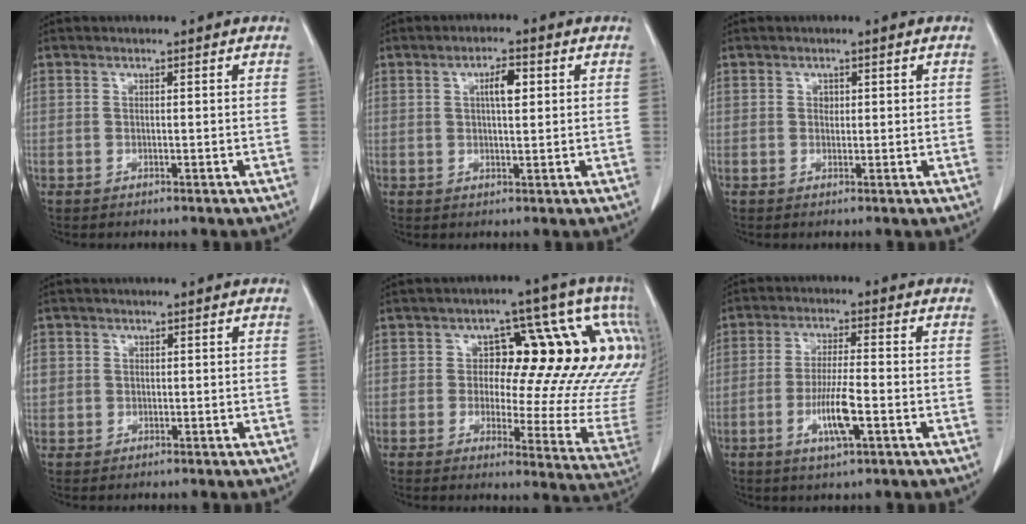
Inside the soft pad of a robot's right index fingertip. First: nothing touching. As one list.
[{"total": 3.7, "force": [1.1, 0.9, 3.4], "torque": [-0.058, 0.004, 0.017]}, {"total": 1.0, "force": [0.3, 0.8, 0.5], "torque": [-0.004, 0.001, 0.004]}, {"total": 2.4, "force": [0.3, 2.3, 0.5], "torque": [-0.011, 0.008, 0.010]}, {"total": 19.6, "force": [5.8, 7.1, 17.4], "torque": [-0.188, 0.017, 0.064]}, {"total": 7.0, "force": [-2.5, 0.7, 6.5], "torque": [-0.125, -0.008, -0.045]}]